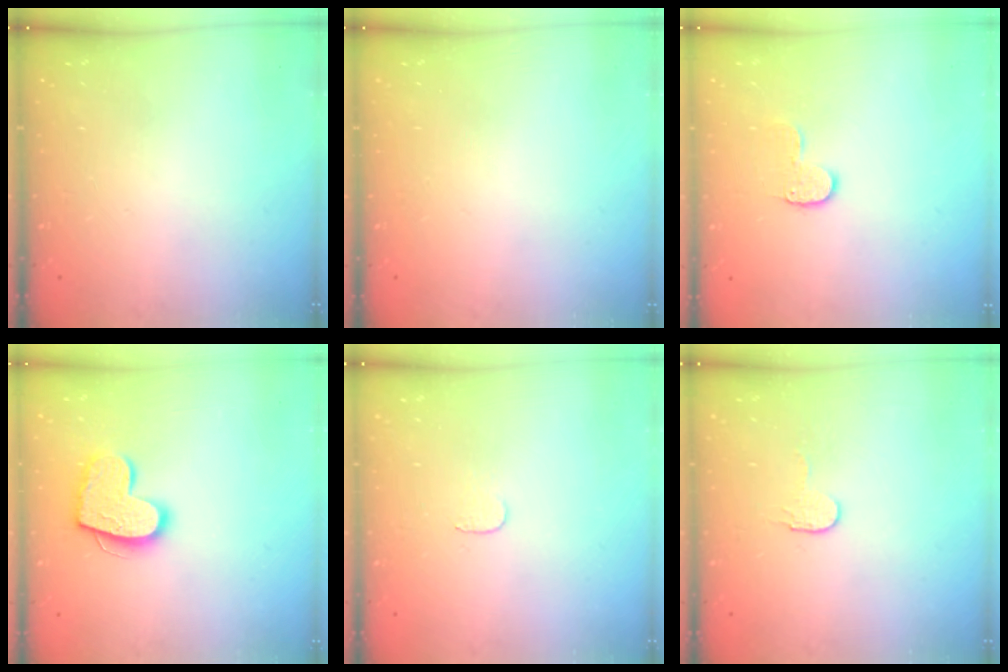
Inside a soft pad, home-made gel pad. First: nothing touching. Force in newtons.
{"total": 0.0}
{"total": 6.5, "press": 6.4, "slide": 0.4}
{"total": 14.6, "press": 14.6, "slide": 1.1}
{"total": 3.0, "press": 3.0, "slide": 0.3}
{"total": 3.2, "press": 3.2, "slide": 0.3}